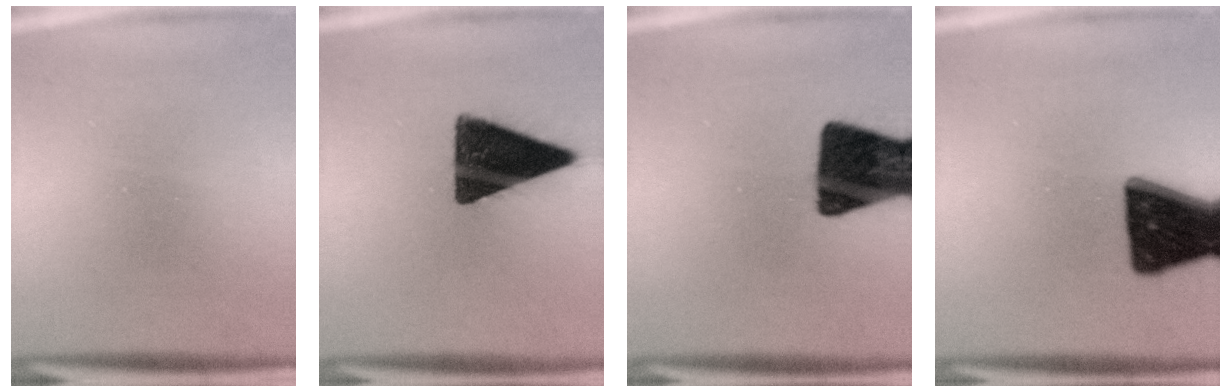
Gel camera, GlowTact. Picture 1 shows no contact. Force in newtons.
{"total": 14.6}
{"total": 17.5}
{"total": 19.7}